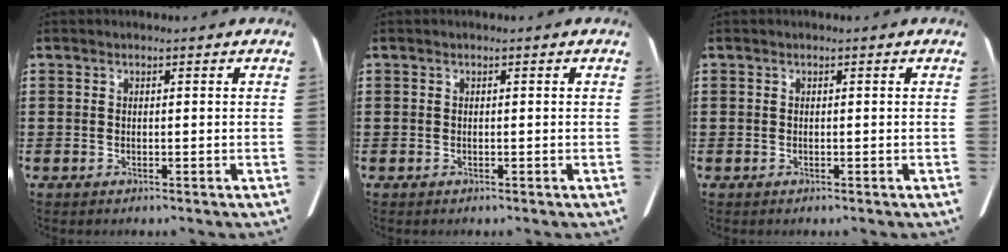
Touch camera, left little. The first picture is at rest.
{"total": 0.0}
{"total": 0.0}